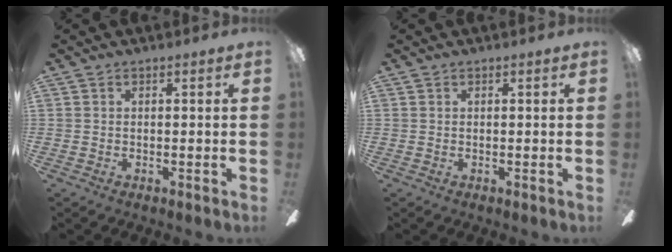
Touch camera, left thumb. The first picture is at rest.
{"total": 0.0}